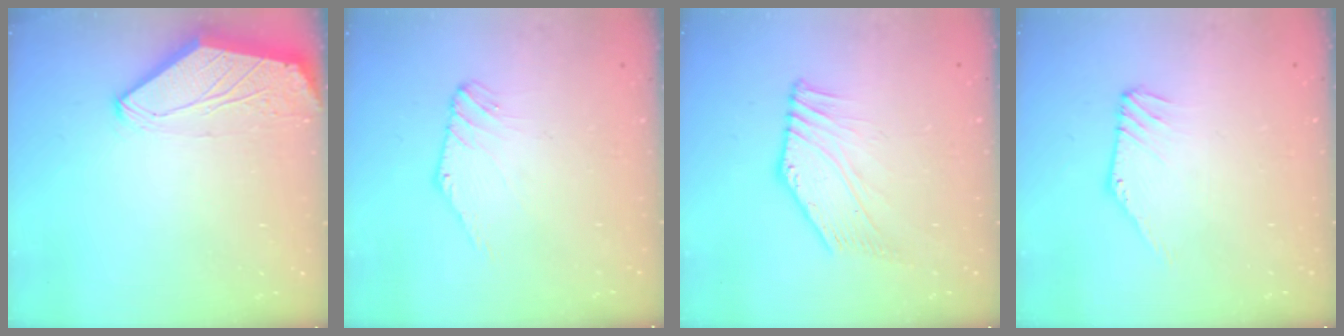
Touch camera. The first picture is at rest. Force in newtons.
{"total": 0.7, "press": 0.7, "slide": 0.2}
{"total": 3.0, "press": 2.8, "slide": 1.0}
{"total": 3.6, "press": 3.6, "slide": 0.1}